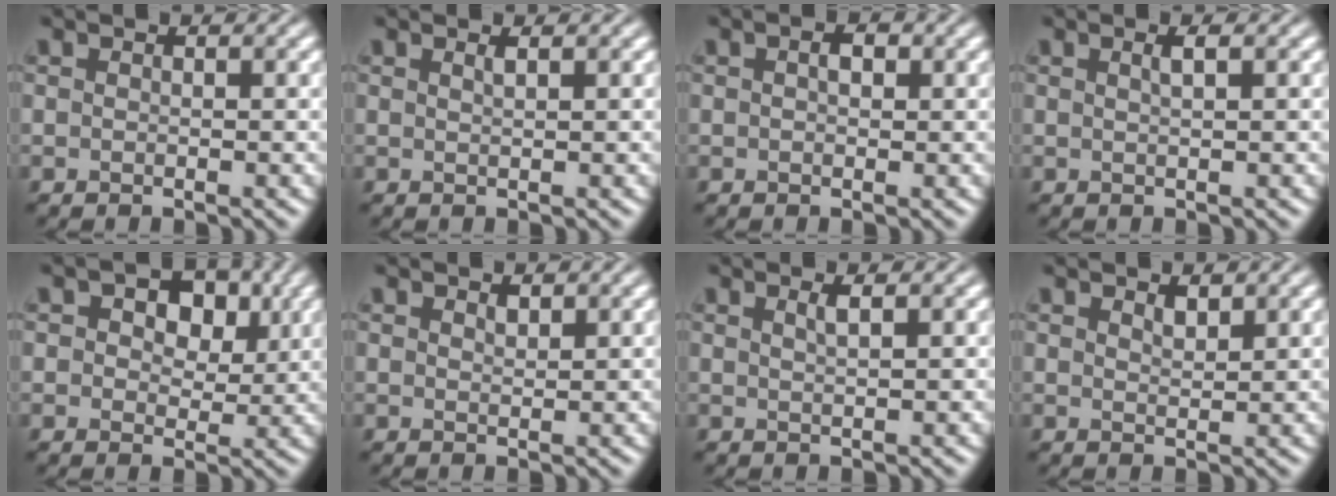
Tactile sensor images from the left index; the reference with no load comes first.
{"total": 0.7, "force": [0.4, 0.2, 0.5], "torque": [-0.004, 0.001, 0.007]}
{"total": 1.4, "force": [0.3, 0.8, 1.1], "torque": [-0.016, 0.003, 0.002]}
{"total": 1.1, "force": [0.4, 0.3, 1.0], "torque": [-0.013, 0.004, 0.006]}
{"total": 5.3, "force": [1.9, 3.4, 3.6], "torque": [-0.046, 0.002, 0.013]}
{"total": 0.7, "force": [0.6, 0.3, 0.3], "torque": [-0.006, -0.003, 0.013]}
{"total": 1.2, "force": [0.6, 0.4, 1.0], "torque": [-0.011, 0.002, 0.008]}
{"total": 1.1, "force": [0.9, 0.3, 0.5], "torque": [-0.012, -0.002, 0.018]}